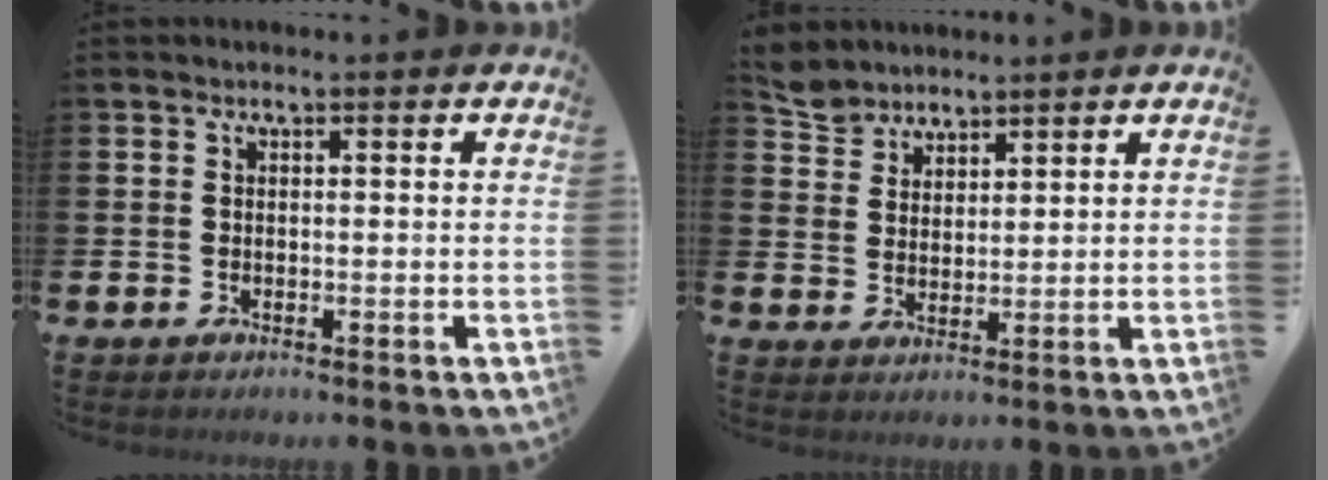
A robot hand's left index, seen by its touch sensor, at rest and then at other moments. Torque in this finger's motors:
{"motor_torque": [0.56, -0.64, 0.15, 0.00]}